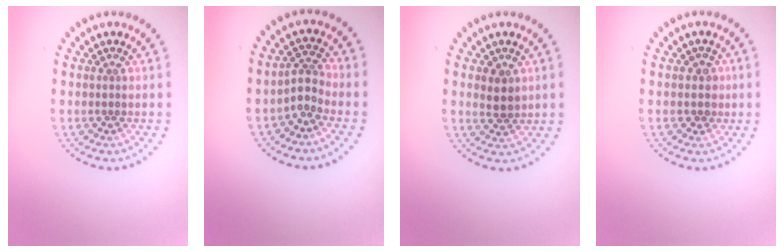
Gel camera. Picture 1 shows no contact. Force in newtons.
{"total": 2.1, "press": 1.5, "slide": 1.5}
{"total": 1.8, "press": 1.7, "slide": 0.6}
{"total": 1.5, "press": 1.3, "slide": 0.7}